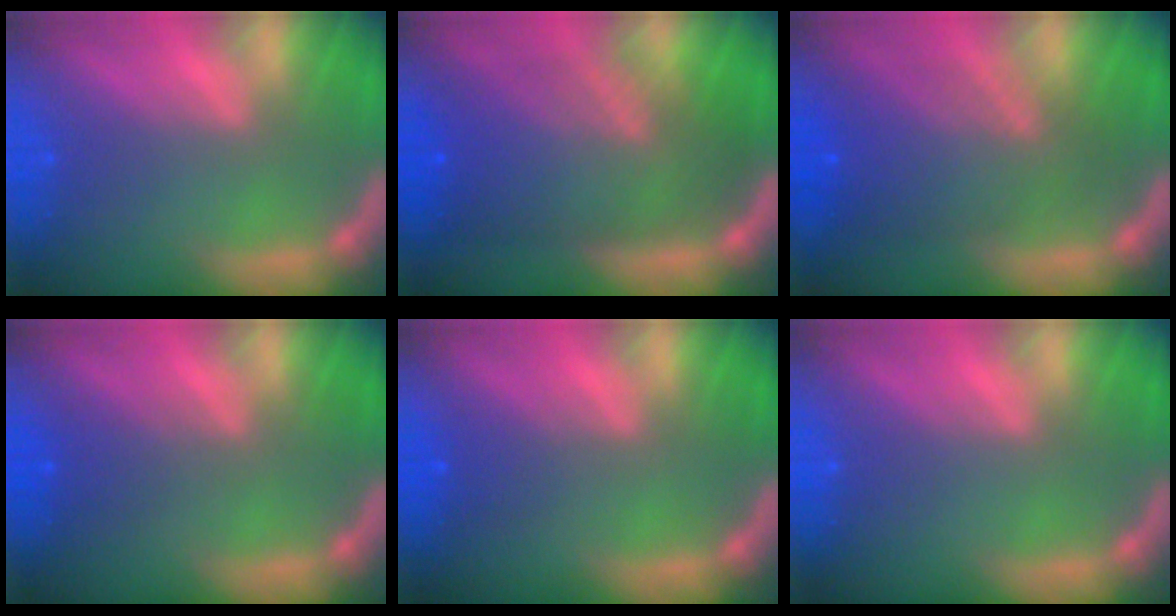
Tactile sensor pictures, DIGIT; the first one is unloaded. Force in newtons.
{"total": 10.0}
{"total": 7.1}
{"total": 2.0}
{"total": 1.5}
{"total": 0.0}